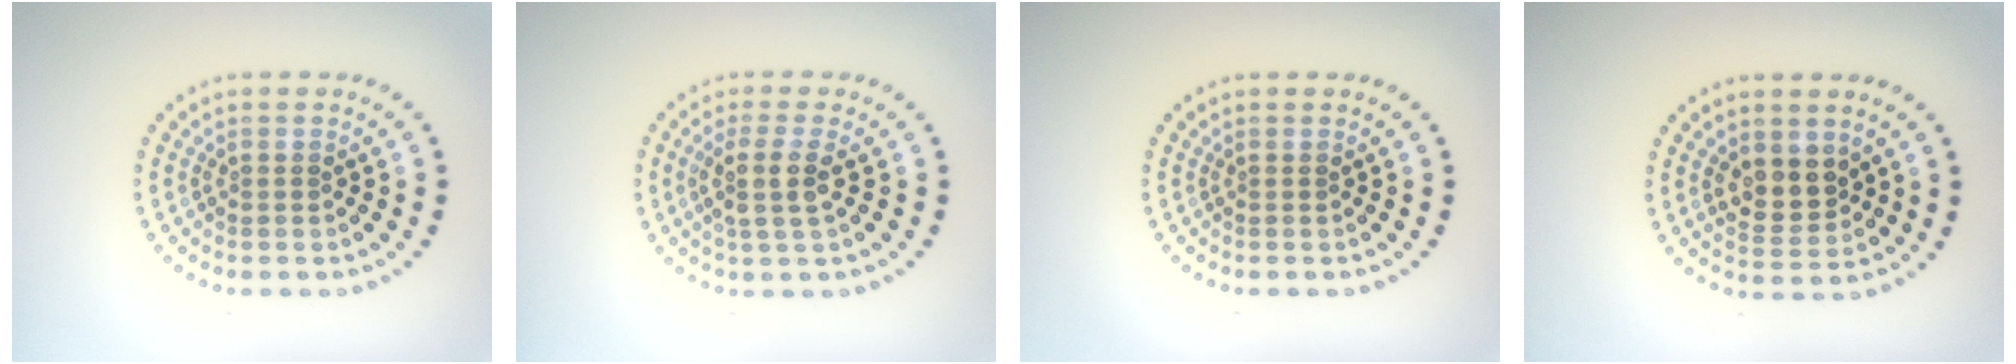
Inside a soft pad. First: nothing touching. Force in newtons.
{"total": 2.9, "press": 2.4, "slide": 1.6}
{"total": 0.0}
{"total": 2.9, "press": 2.7, "slide": 1.0}